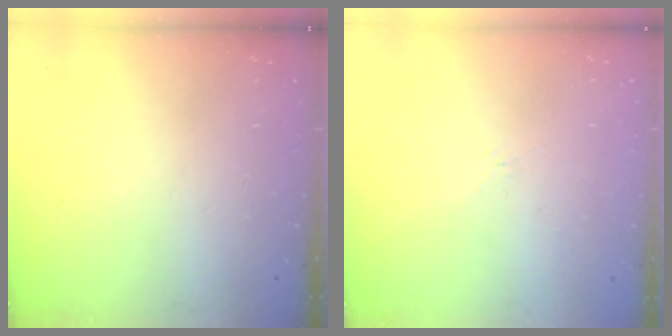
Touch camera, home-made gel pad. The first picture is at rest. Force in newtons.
{"total": 2.6, "press": 2.5, "slide": 0.6}